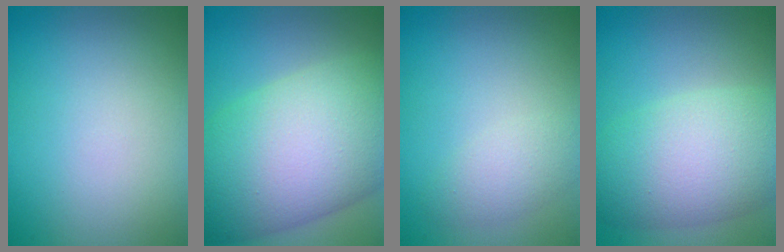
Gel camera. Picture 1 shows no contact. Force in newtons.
{"total": 14.9, "press": 14.8, "slide": 0.4}
{"total": 2.2, "press": 2.2, "slide": 0.1}
{"total": 8.4, "press": 8.4, "slide": 0.3}